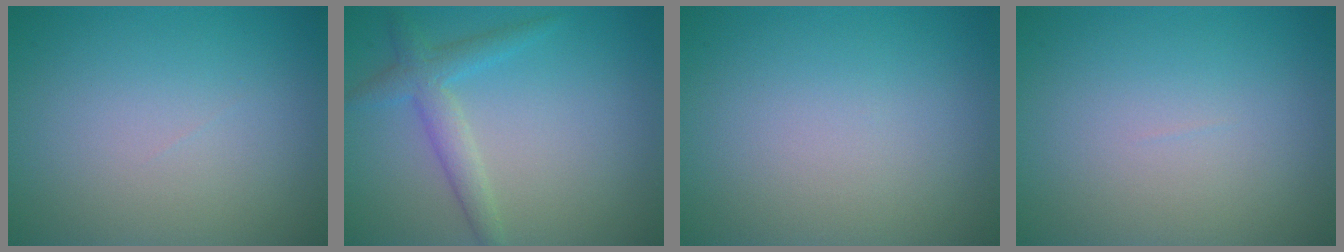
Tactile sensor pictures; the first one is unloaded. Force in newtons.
{"total": 2.8, "press": 2.8, "slide": 0.2}
{"total": 0.0}
{"total": 0.0}